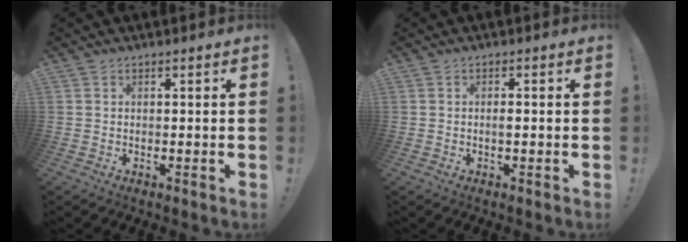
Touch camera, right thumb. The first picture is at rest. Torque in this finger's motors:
{"motor_torque": [-0.01, -0.09, 0.04, 0.08, -0.02]}